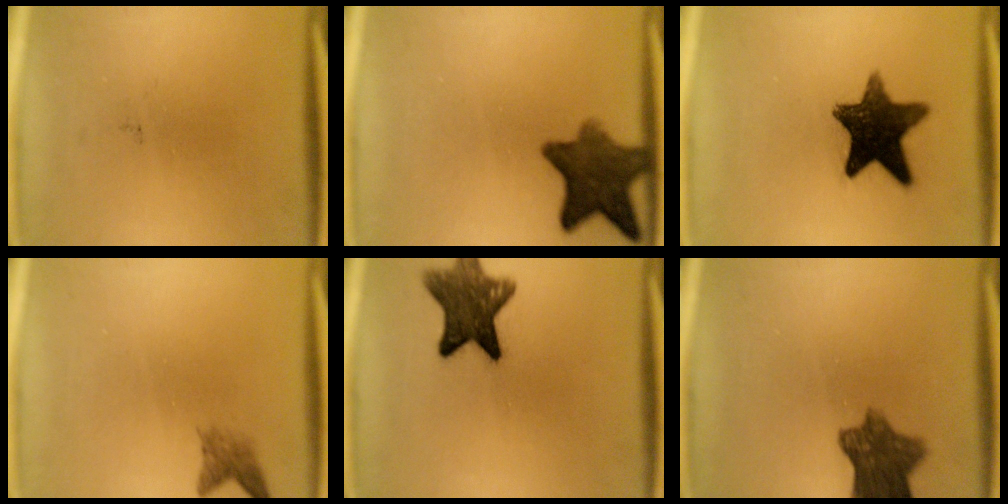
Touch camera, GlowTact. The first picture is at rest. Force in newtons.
{"total": 9.7}
{"total": 13.4}
{"total": 2.0}
{"total": 10.4}
{"total": 8.6}